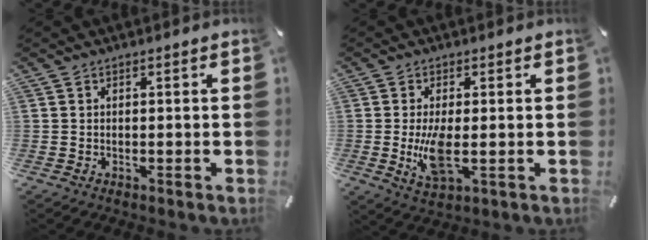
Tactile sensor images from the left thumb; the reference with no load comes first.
{"total": 7.8, "force": [-0.6, 3.0, 7.1], "torque": [-0.162, -0.017, -0.012]}